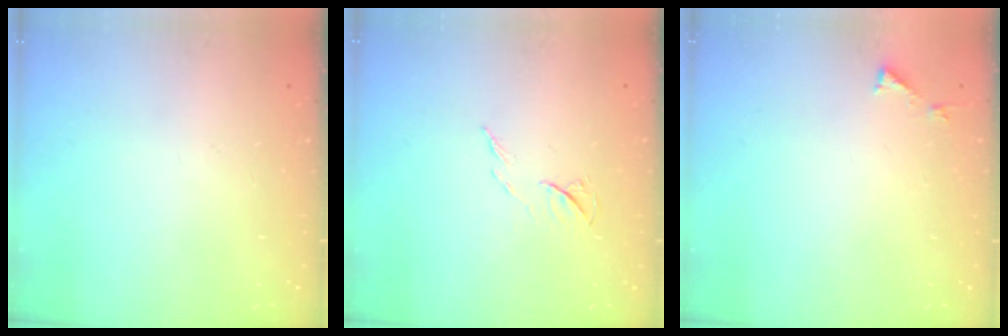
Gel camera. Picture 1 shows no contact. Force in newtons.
{"total": 6.1, "press": 5.9, "slide": 1.3}
{"total": 3.0, "press": 3.0, "slide": 0.2}